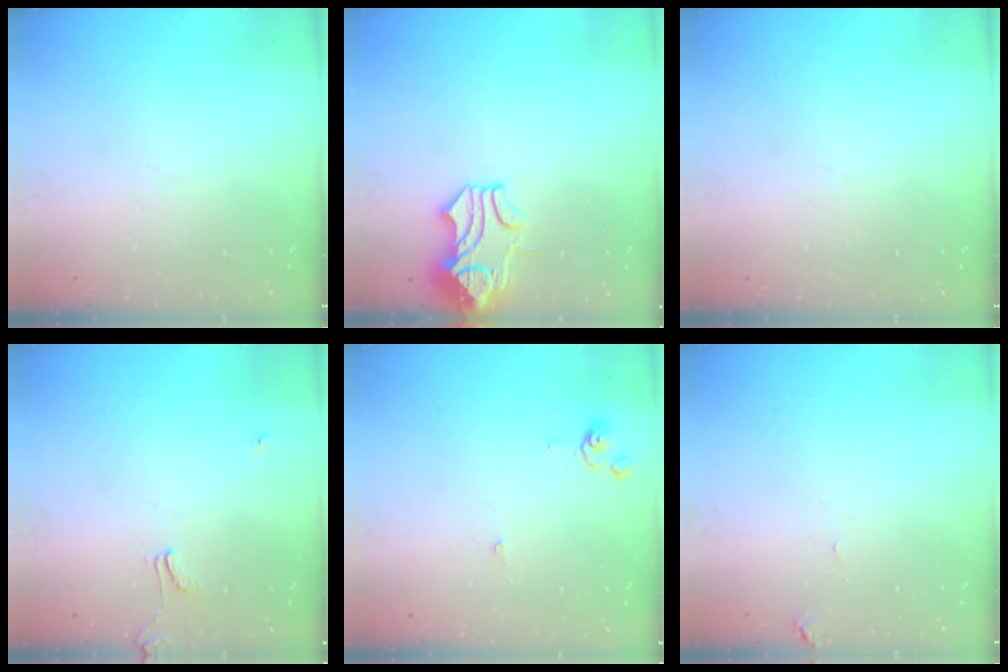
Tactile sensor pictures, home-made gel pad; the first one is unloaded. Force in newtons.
{"total": 2.4, "press": 2.1, "slide": 1.1}
{"total": 0.0}
{"total": 2.2, "press": 2.2, "slide": 0.4}
{"total": 0.0}
{"total": 0.0}